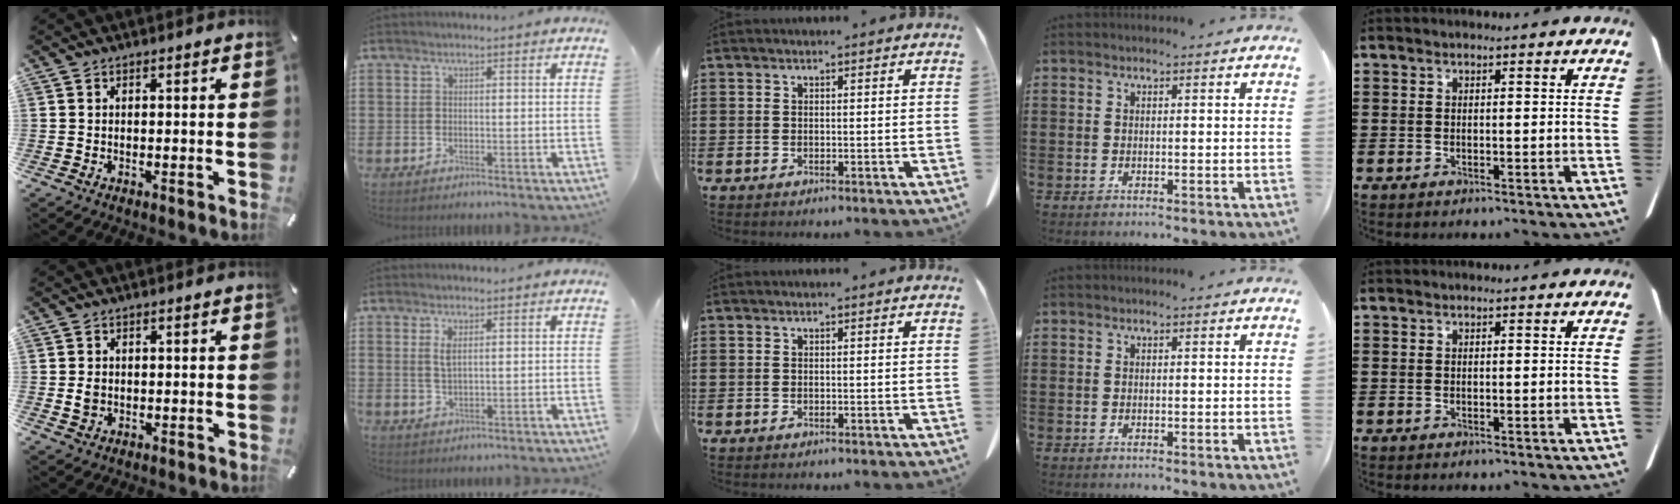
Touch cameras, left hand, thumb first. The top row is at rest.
{"thumb": {"total": 2.1, "force": [-0.3, 1.8, 1.1], "torque": [-0.022, 0.004, -0.005]}, "index": {"total": 2.1, "force": [0.8, 0.8, 1.8], "torque": [-0.040, 0.004, 0.012]}}